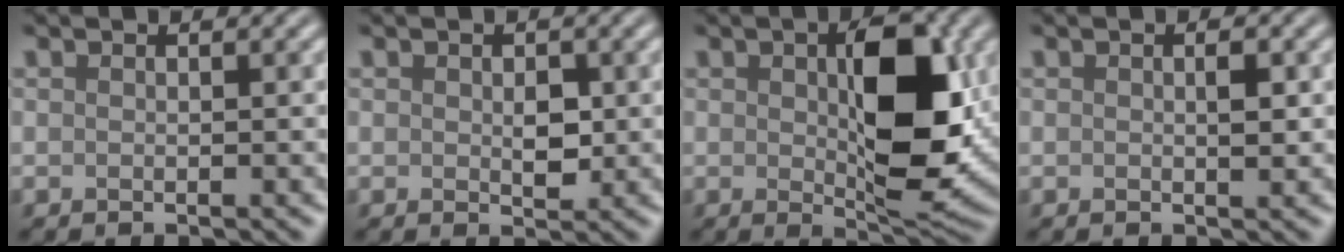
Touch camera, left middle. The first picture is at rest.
{"total": 1.9, "force": [0.0, 1.1, 1.5], "torque": [-0.023, -0.004, 0.003]}
{"total": 8.8, "force": [0.8, 3.6, 8.0], "torque": [-0.120, -0.007, 0.020]}
{"total": 1.3, "force": [0.1, 0.5, 1.2], "torque": [-0.017, -0.002, 0.002]}